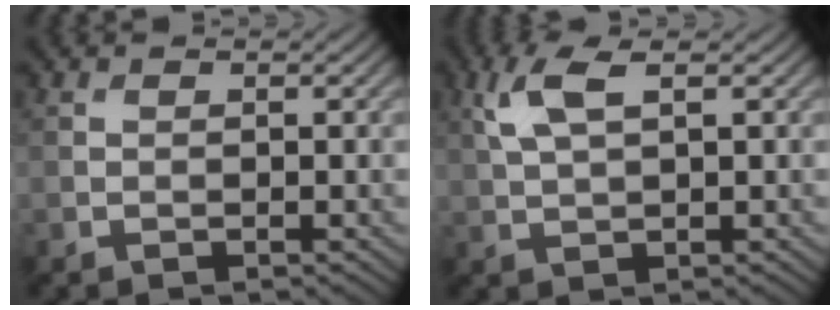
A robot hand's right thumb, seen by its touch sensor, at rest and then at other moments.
{"total": 4.6, "force": [1.8, 1.6, 3.9], "torque": [-0.101, 0.007, 0.038]}